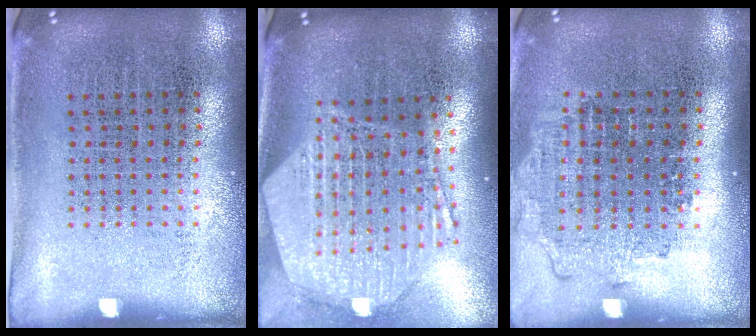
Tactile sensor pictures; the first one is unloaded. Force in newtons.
{"total": 3.0, "press": 2.4, "slide": 1.8}
{"total": 1.2, "press": 1.1, "slide": 0.5}